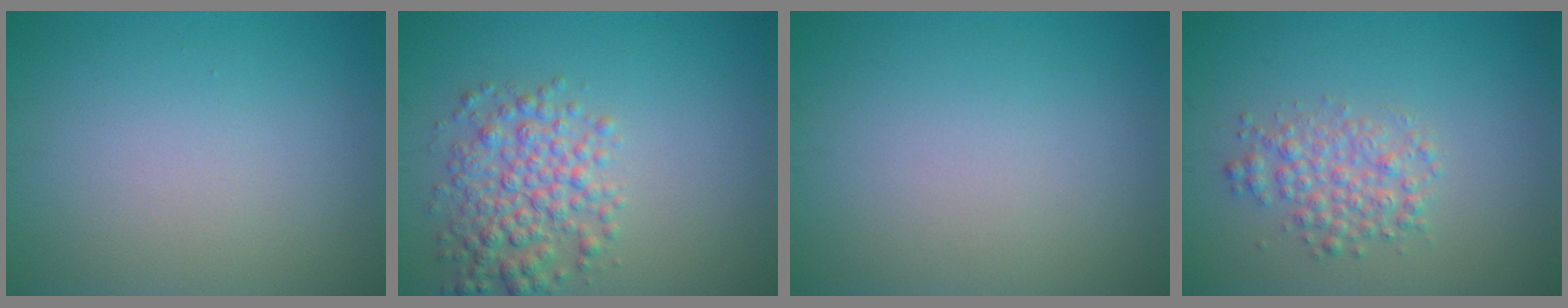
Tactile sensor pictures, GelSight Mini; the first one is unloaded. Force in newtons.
{"total": 4.5, "press": 4.5, "slide": 0.1}
{"total": 0.0}
{"total": 2.8, "press": 2.8, "slide": 0.1}